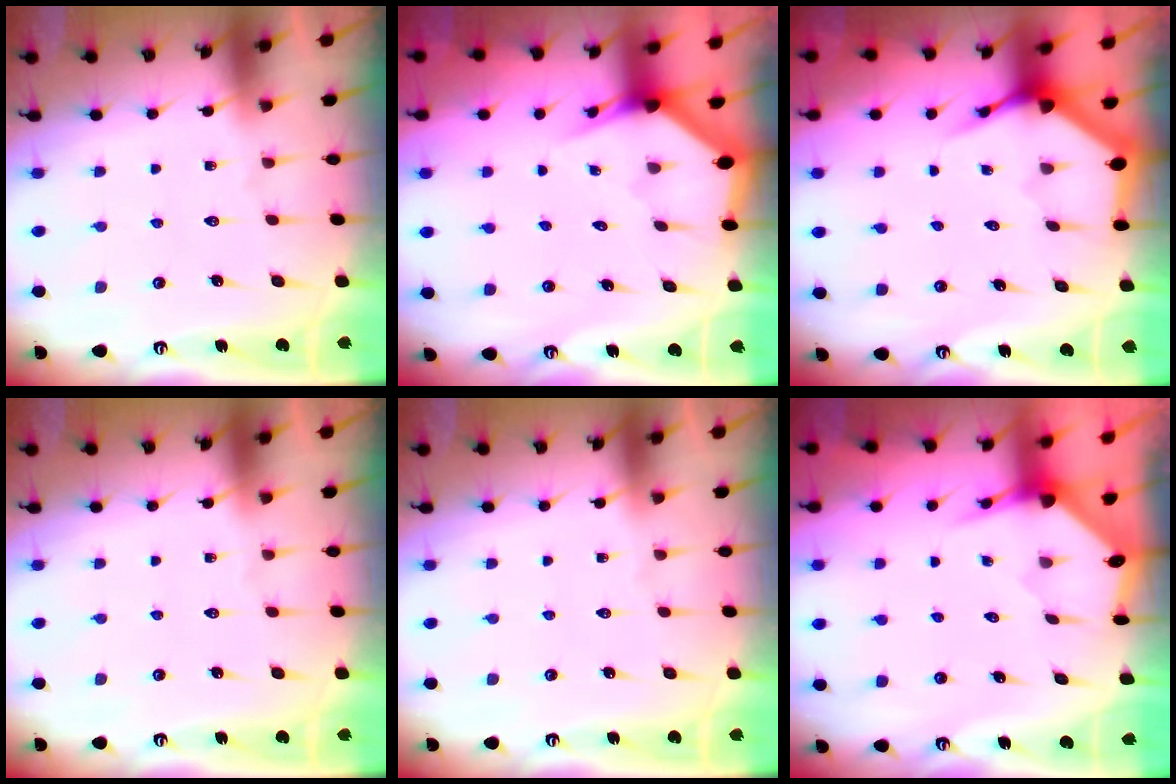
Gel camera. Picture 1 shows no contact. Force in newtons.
{"total": 2.9, "press": 2.9, "slide": 0.2}
{"total": 3.8, "press": 3.8, "slide": 0.4}
{"total": 0.0}
{"total": 0.0}
{"total": 3.4, "press": 3.4, "slide": 0.3}